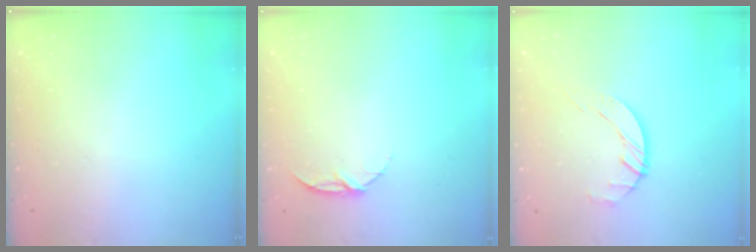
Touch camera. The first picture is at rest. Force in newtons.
{"total": 6.9, "press": 6.9, "slide": 0.8}
{"total": 2.7, "press": 2.7, "slide": 0.3}